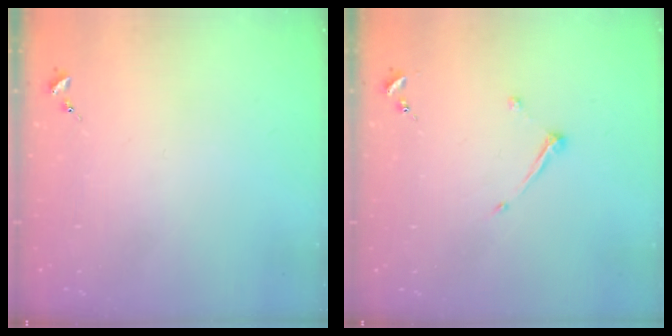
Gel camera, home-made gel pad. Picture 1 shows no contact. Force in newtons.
{"total": 6.7, "press": 6.7, "slide": 0.3}